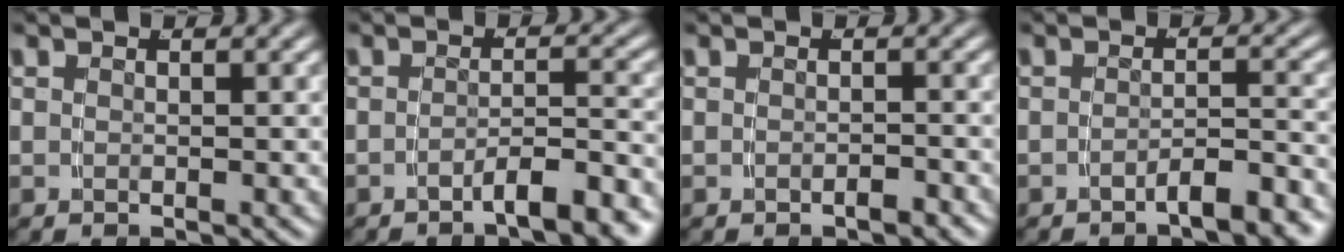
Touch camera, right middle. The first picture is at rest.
{"total": 4.0, "force": [-3.3, 0.1, 2.2], "torque": [-0.024, -0.002, -0.053]}
{"total": 1.0, "force": [-0.9, -0.1, 0.2], "torque": [-0.002, 0.003, -0.016]}
{"total": 3.4, "force": [-2.9, 0.0, 1.6], "torque": [-0.014, 0.003, -0.050]}